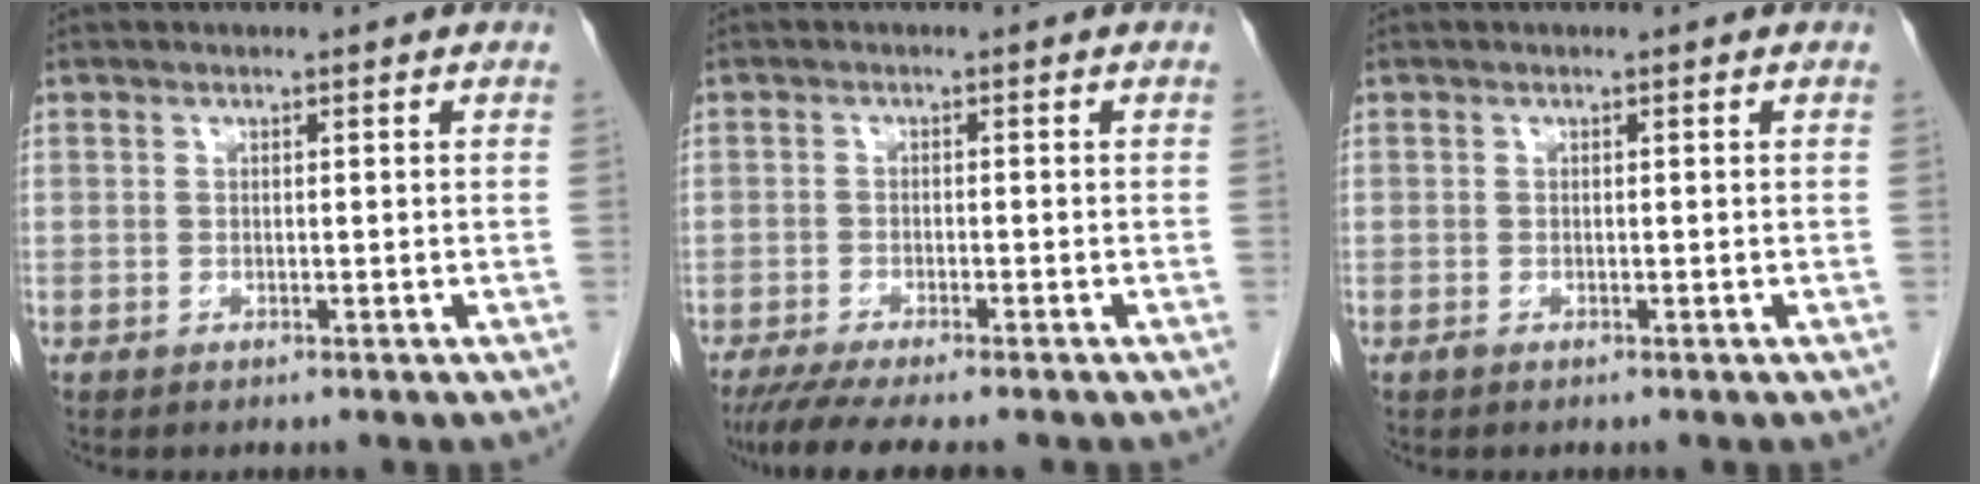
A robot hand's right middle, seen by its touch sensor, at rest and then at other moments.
{"total": 9.1, "force": [-7.8, 1.2, 4.5], "torque": [-0.070, -0.020, -0.121]}
{"total": 0.0}